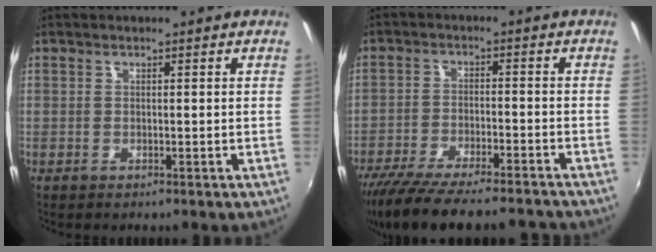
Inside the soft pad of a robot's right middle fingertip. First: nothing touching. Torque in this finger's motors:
{"motor_torque": [1.08, -1.05, 0.35, 0.16]}